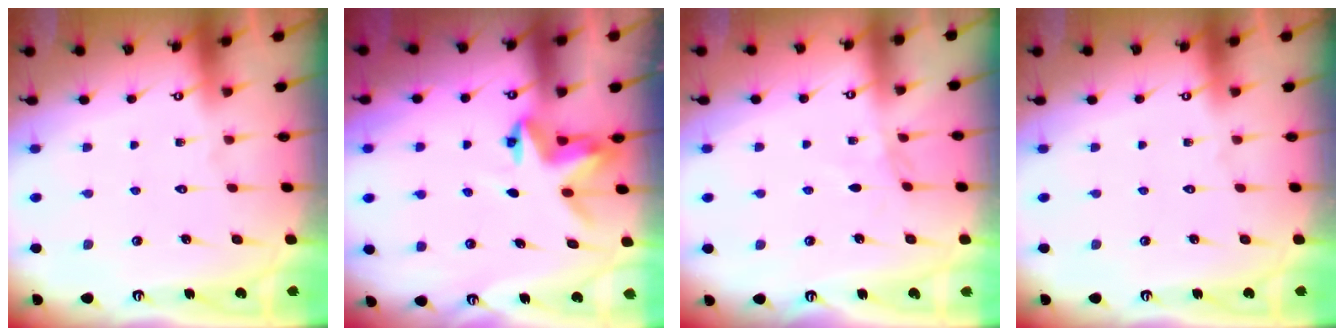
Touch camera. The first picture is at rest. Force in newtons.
{"total": 3.8, "press": 3.8, "slide": 0.5}
{"total": 2.7, "press": 2.7, "slide": 0.4}
{"total": 0.0}